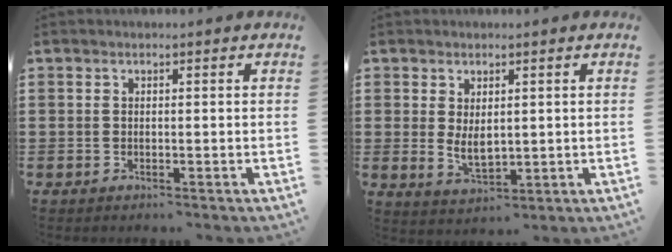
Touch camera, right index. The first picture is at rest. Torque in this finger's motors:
{"motor_torque": [1.11, 1.03, 0.11, 0.09]}